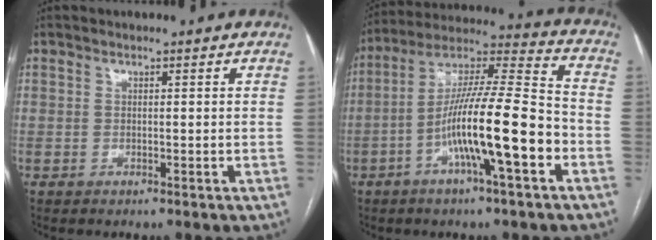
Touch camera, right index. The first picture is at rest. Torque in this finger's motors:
{"motor_torque": [1.44, -0.70, 0.86, 0.21]}